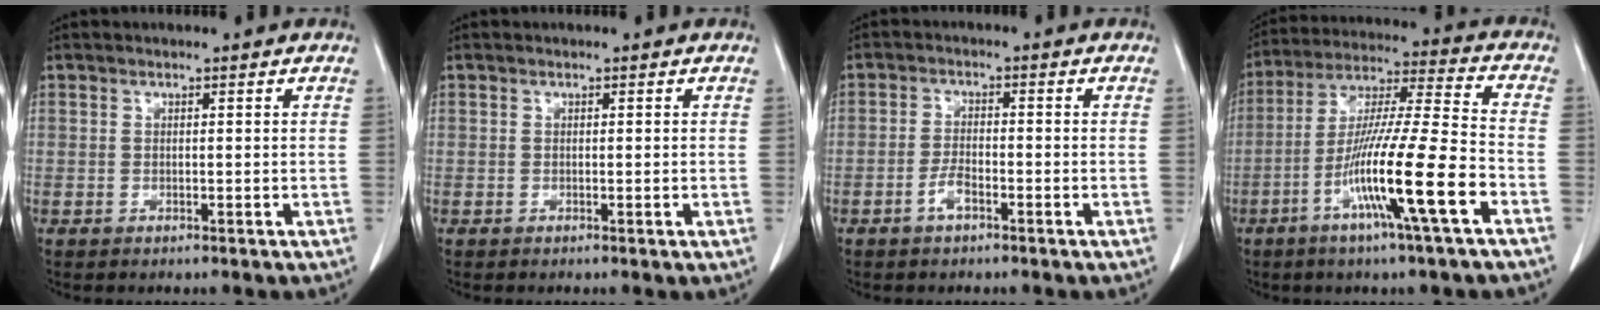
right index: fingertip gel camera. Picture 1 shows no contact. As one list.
[{"total": 0.0}, {"total": 2.7, "force": [-1.6, 0.8, 2.1], "torque": [-0.039, 0.003, -0.033]}, {"total": 16.3, "force": [-6.6, -0.6, 14.9], "torque": [-0.280, -0.014, -0.123]}]